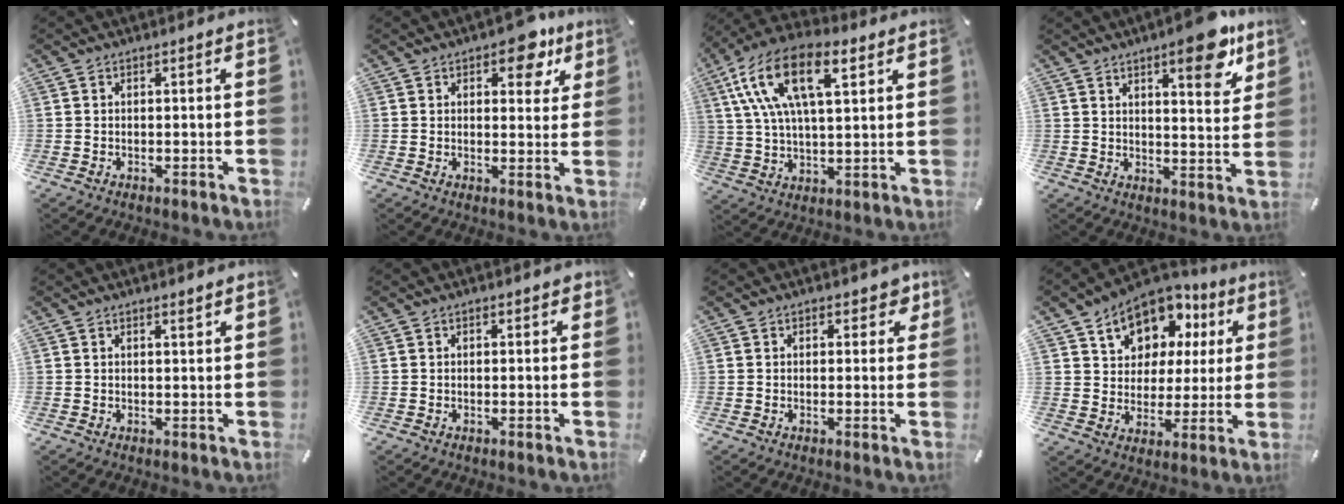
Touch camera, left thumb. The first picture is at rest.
{"total": 9.1, "force": [5.4, 4.8, 5.5], "torque": [-0.040, -0.030, 0.083]}
{"total": 17.0, "force": [7.8, 8.0, 12.9], "torque": [-0.284, -0.011, 0.132]}
{"total": 11.6, "force": [7.7, 3.3, 8.0], "torque": [-0.099, -0.045, 0.123]}
{"total": 1.1, "force": [0.9, 0.2, 0.6], "torque": [-0.011, -0.002, 0.017]}
{"total": 1.0, "force": [0.4, 0.8, 0.4], "torque": [0.000, 0.002, 0.004]}
{"total": 3.8, "force": [1.9, 2.6, 2.1], "torque": [-0.006, -0.004, 0.025]}
{"total": 11.8, "force": [6.5, 9.1, 3.7], "torque": [-0.063, -0.045, 0.119]}